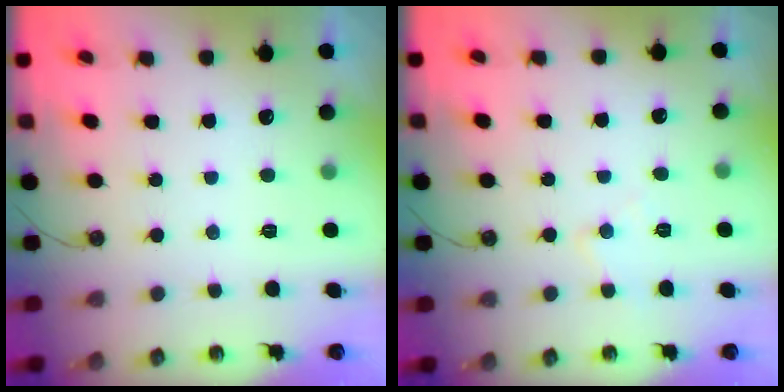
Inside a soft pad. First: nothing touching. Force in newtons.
{"total": 5.9, "press": 5.9, "slide": 0.9}